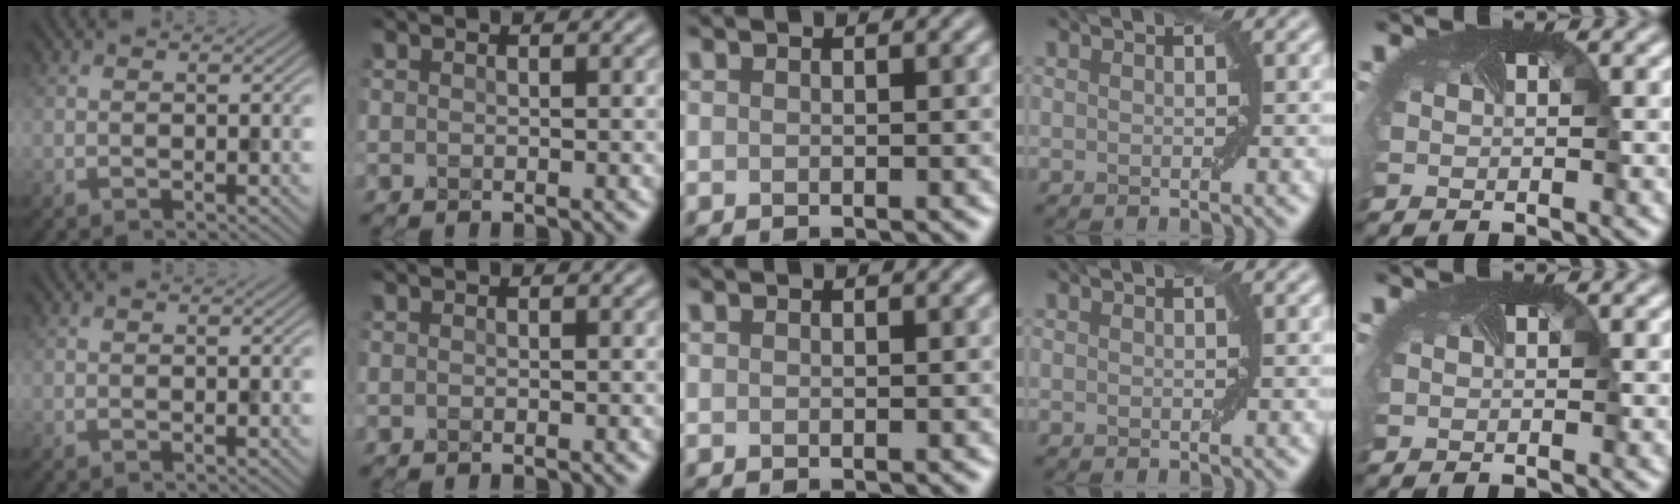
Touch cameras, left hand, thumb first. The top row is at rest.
{}